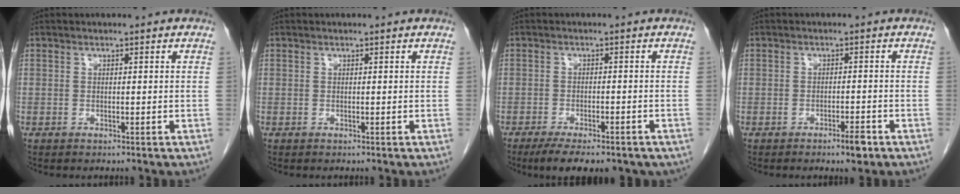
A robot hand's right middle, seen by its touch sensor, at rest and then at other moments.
{"total": 0.0}
{"total": 10.3, "force": [-7.7, 3.4, 5.9], "torque": [-0.075, -0.006, -0.104]}
{"total": 2.9, "force": [-1.9, 0.7, 2.1], "torque": [-0.031, 0.001, -0.028]}